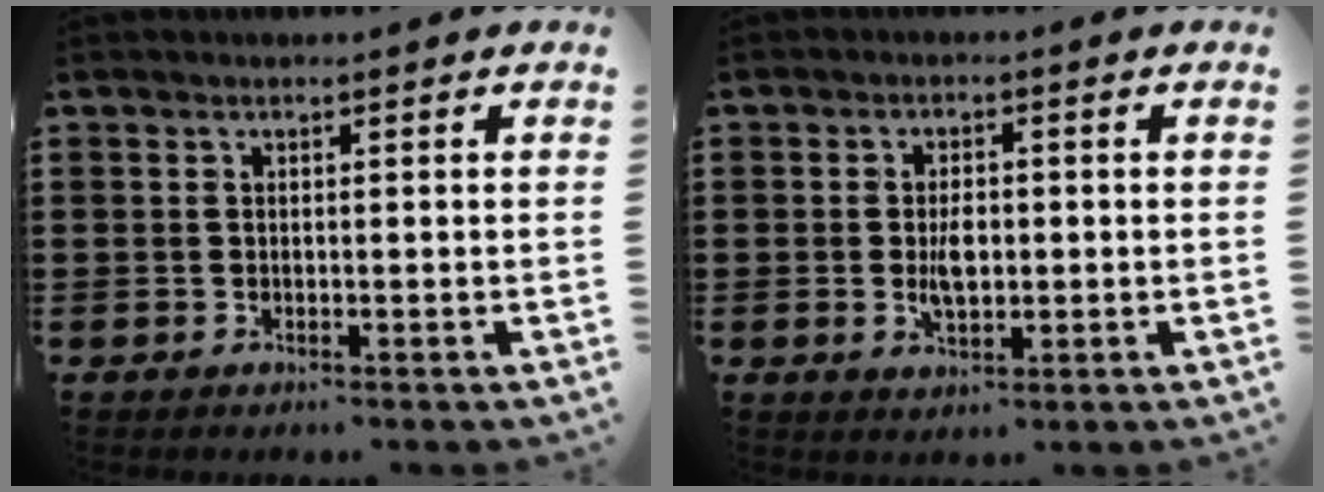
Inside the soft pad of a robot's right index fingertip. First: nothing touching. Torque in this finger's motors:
{"motor_torque": [2.14, 0.00, 0.24, 0.12]}